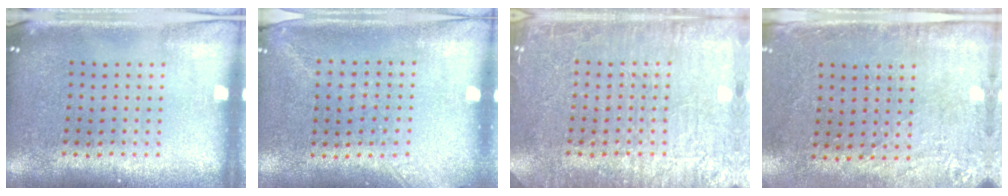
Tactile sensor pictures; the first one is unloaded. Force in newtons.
{"total": 1.3, "press": 1.0, "slide": 0.9}
{"total": 5.3, "press": 5.2, "slide": 0.8}
{"total": 2.8, "press": 2.3, "slide": 1.6}